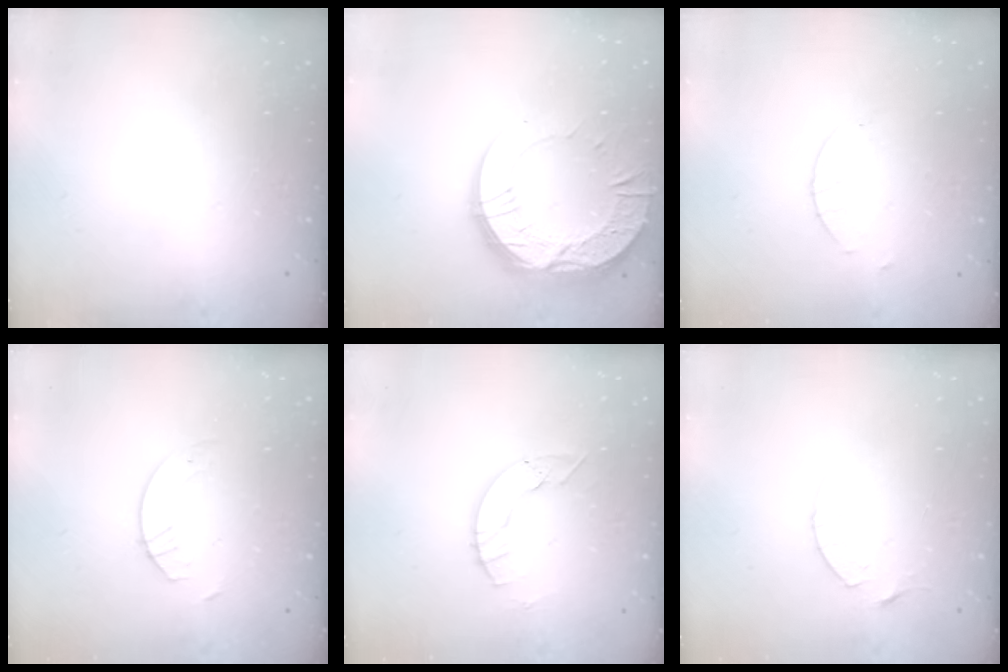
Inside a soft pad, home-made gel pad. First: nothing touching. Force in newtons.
{"total": 20.3, "press": 20.2, "slide": 1.7}
{"total": 1.7, "press": 1.7, "slide": 0.3}
{"total": 2.9, "press": 2.9, "slide": 0.3}
{"total": 5.5, "press": 5.5, "slide": 0.2}
{"total": 4.5, "press": 4.5, "slide": 0.3}